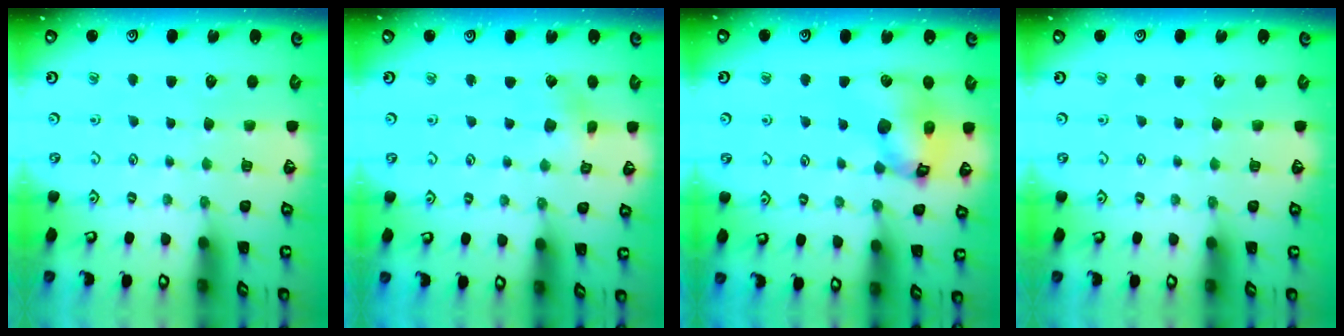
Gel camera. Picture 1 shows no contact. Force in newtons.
{"total": 2.6, "press": 2.6, "slide": 0.2}
{"total": 14.1, "press": 14.0, "slide": 1.8}
{"total": 0.0}